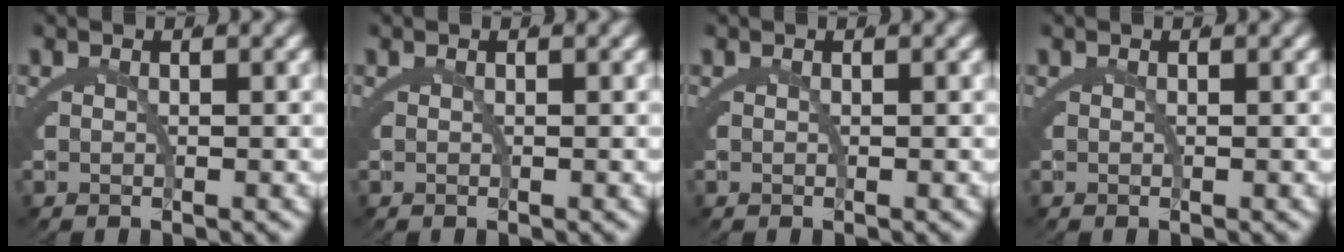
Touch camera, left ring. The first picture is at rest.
{"total": 0.0}
{"total": 0.0}
{"total": 0.0}